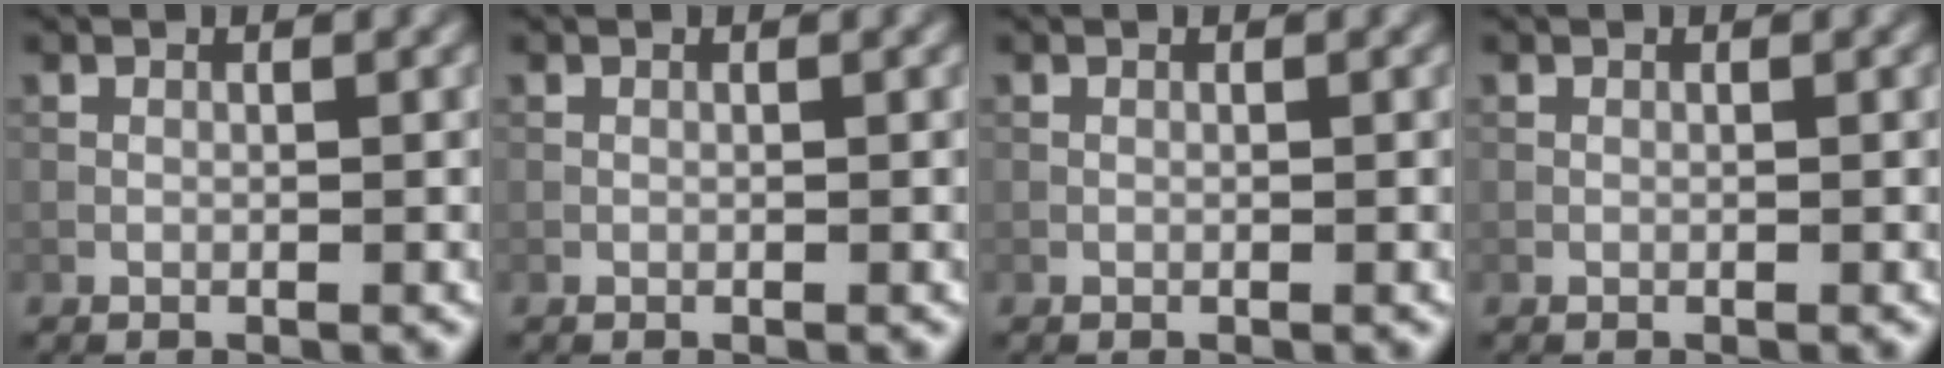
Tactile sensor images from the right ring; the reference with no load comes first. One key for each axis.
{"total": 0.0}
{"total": 0.0}
{"total": 0.0}